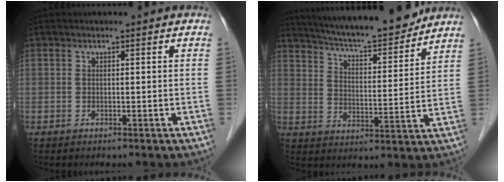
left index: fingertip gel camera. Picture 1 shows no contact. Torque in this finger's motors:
{"motor_torque": [0.20, -0.38, 0.23, 0.08]}